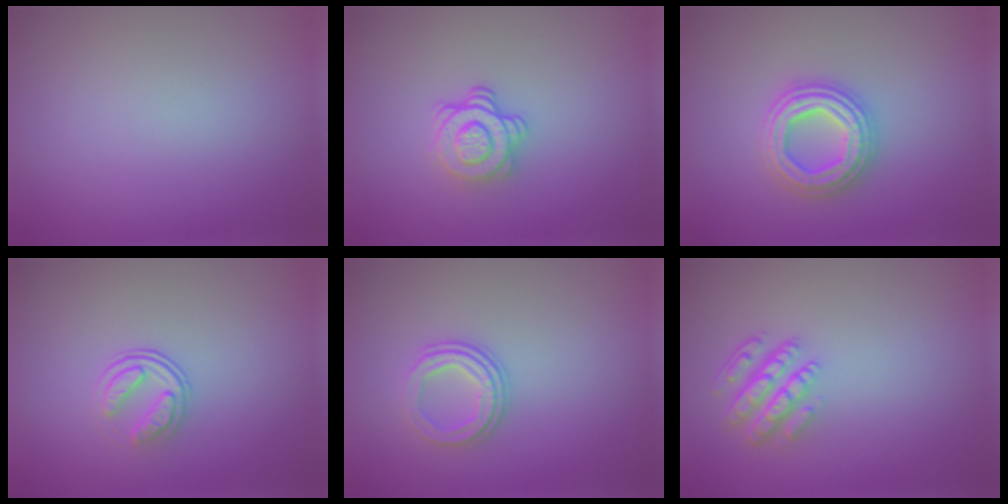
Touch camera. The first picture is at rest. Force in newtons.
{"total": 3.0, "press": 2.6, "slide": 1.4}
{"total": 4.7, "press": 4.6, "slide": 0.7}
{"total": 2.3, "press": 1.7, "slide": 1.6}
{"total": 2.9, "press": 2.3, "slide": 1.7}
{"total": 4.3, "press": 3.3, "slide": 2.8}